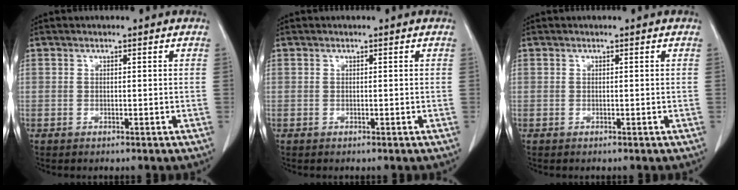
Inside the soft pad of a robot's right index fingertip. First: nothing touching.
{"total": 0.0}
{"total": 0.0}